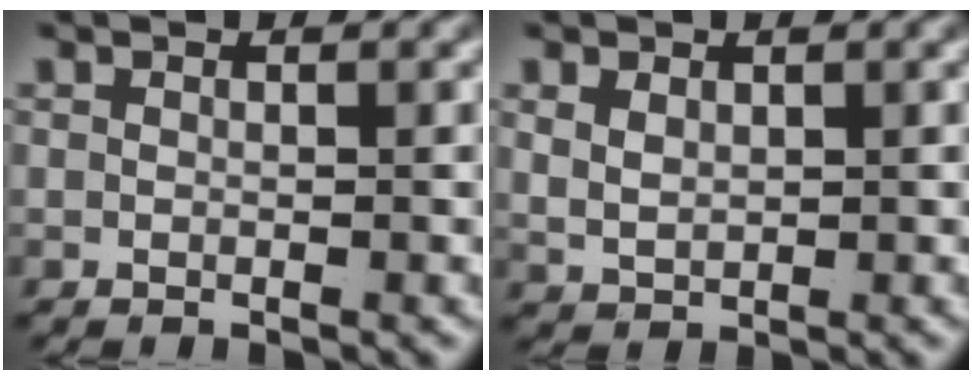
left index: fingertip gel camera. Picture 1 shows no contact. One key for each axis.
{"total": 2.2, "fx": 0.9, "fy": 1.6, "fz": 1.2, "tx": -0.034, "ty": -0.011, "tz": 0.029}